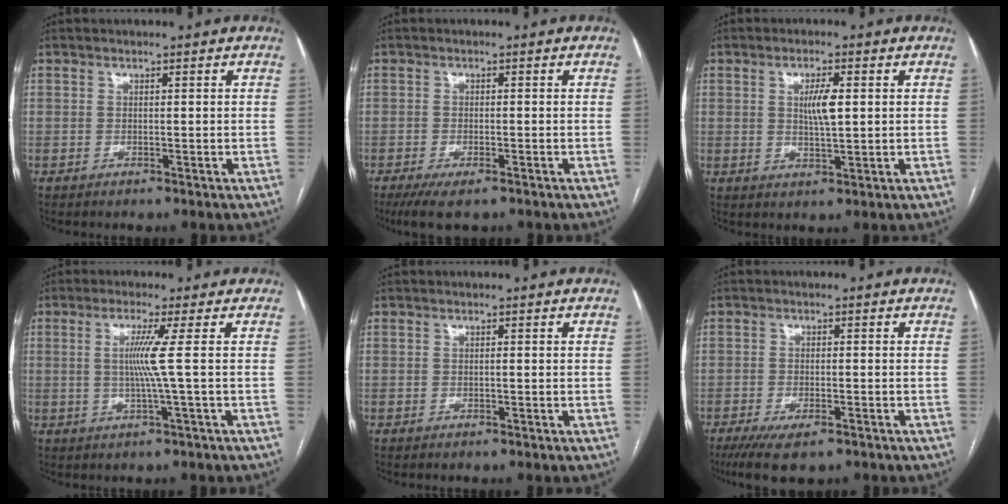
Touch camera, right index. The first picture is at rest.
{"total": 5.4, "force": [-3.7, 1.6, 3.5], "torque": [-0.060, -0.011, -0.061]}
{"total": 4.3, "force": [0.9, 0.9, 4.1], "torque": [-0.073, 0.001, 0.016]}
{"total": 4.7, "force": [0.3, -1.7, 4.3], "torque": [-0.086, -0.004, 0.006]}
{"total": 0.0}
{"total": 7.1, "force": [-4.8, 2.4, 4.6], "torque": [-0.075, -0.013, -0.078]}